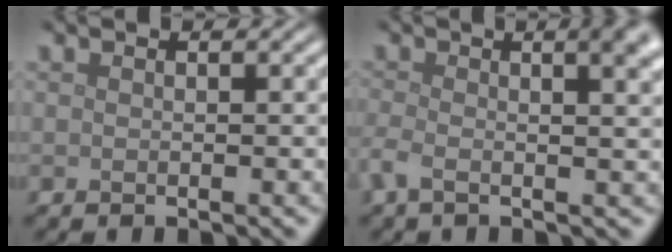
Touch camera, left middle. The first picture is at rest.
{"total": 7.3, "force": [0.5, 3.3, 6.5], "torque": [-0.088, 0.009, -0.004]}